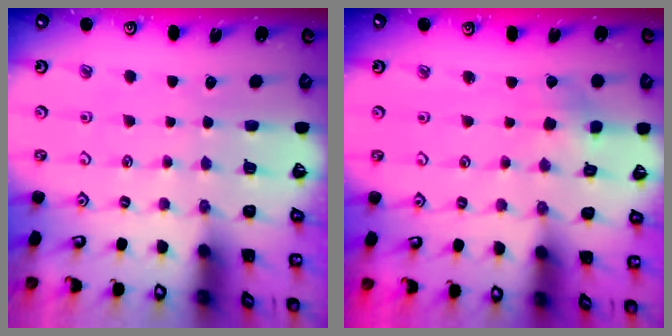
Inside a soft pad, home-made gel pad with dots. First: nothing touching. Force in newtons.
{"total": 2.3, "press": 2.3, "slide": 0.3}